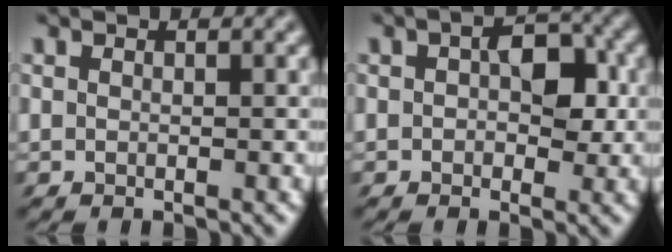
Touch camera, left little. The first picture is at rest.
{"total": 5.3, "force": [0.2, 3.3, 4.1], "torque": [-0.066, 0.003, 0.001]}